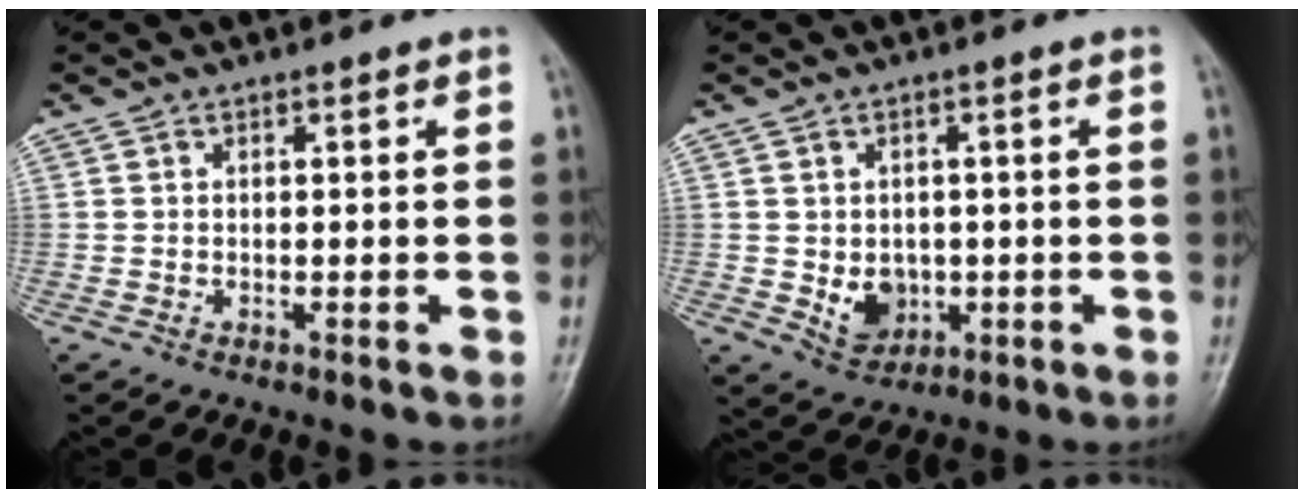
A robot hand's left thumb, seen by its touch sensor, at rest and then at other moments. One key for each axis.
{"total": 5.6, "fx": -0.7, "fy": 4.5, "fz": 3.3, "tx": -0.031, "ty": -0.004, "tz": 0.002}